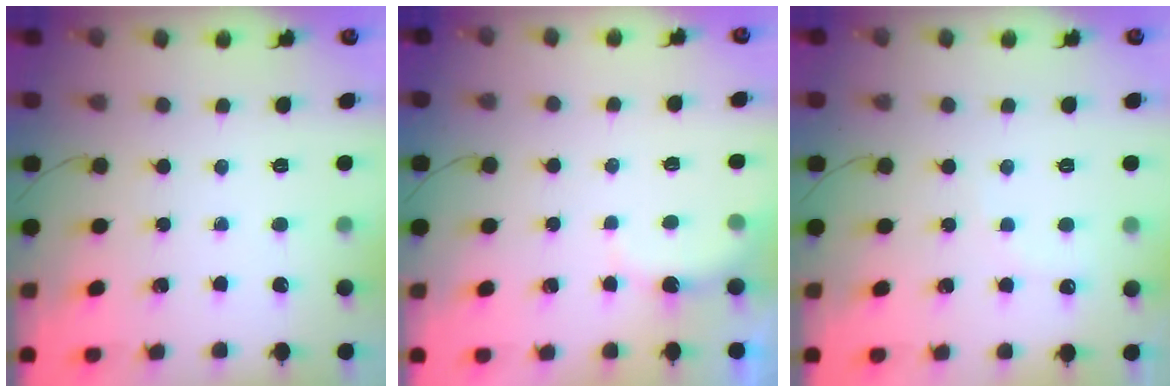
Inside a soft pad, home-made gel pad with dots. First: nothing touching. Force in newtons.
{"total": 3.0, "press": 2.9, "slide": 0.7}
{"total": 5.5, "press": 5.4, "slide": 0.9}